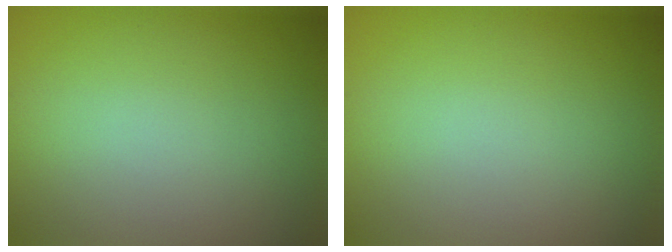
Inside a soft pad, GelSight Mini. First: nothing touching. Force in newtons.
{"total": 0.0}